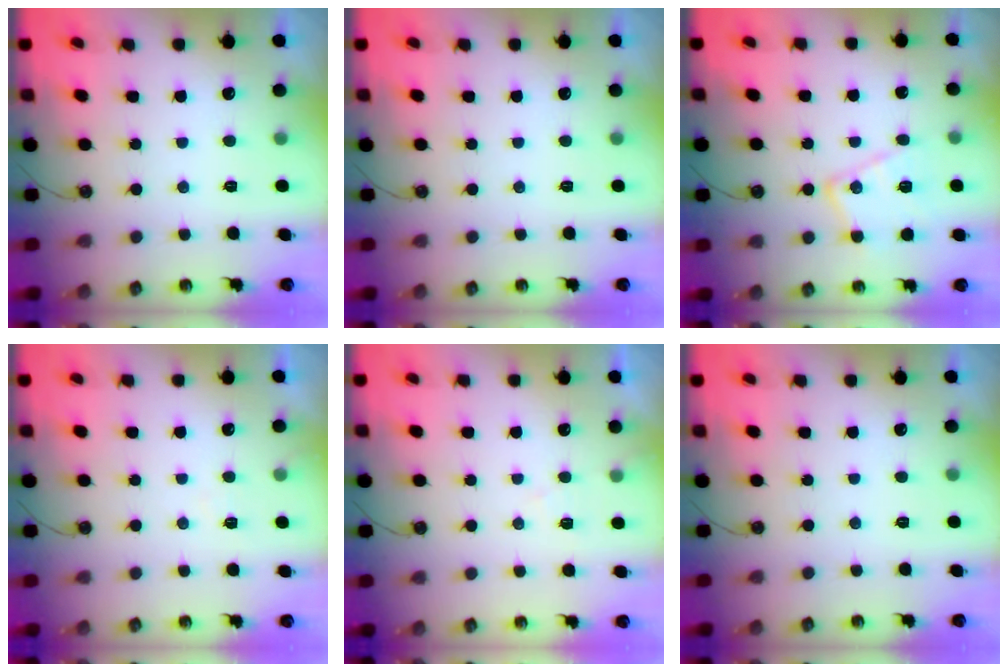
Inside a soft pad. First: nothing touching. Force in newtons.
{"total": 0.0}
{"total": 13.6, "press": 13.5, "slide": 1.4}
{"total": 3.8, "press": 3.7, "slide": 0.6}
{"total": 4.7, "press": 4.7, "slide": 0.7}
{"total": 0.0}